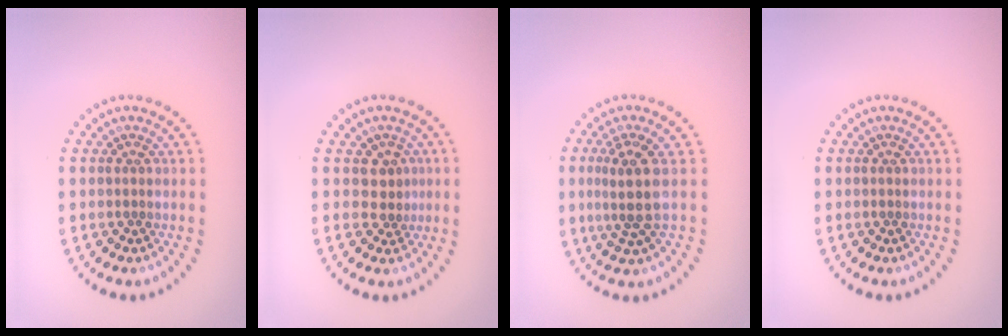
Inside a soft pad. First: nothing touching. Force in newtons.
{"total": 1.8, "press": 1.5, "slide": 1.1}
{"total": 3.3, "press": 2.5, "slide": 2.2}
{"total": 0.0}